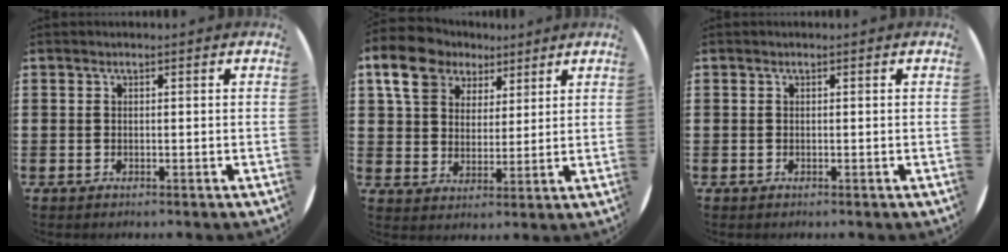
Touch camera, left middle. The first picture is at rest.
{"total": 8.8, "force": [6.0, 5.8, 2.8], "torque": [-0.072, 0.002, 0.110]}
{"total": 0.0}